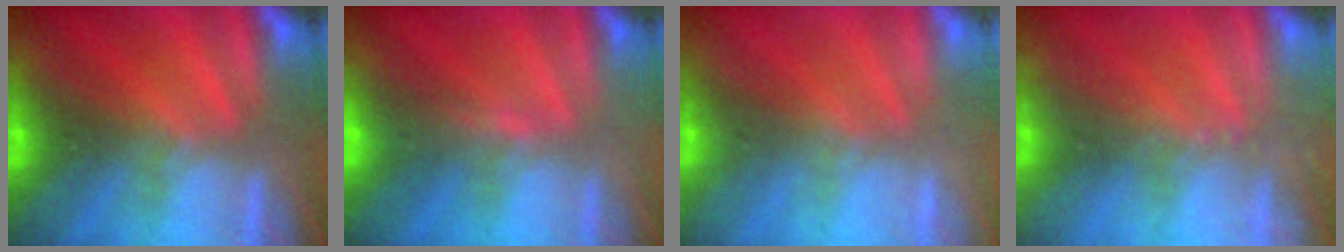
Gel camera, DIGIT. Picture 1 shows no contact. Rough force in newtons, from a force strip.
{"total": 4.5}
{"total": 2.3}
{"total": 2.0}